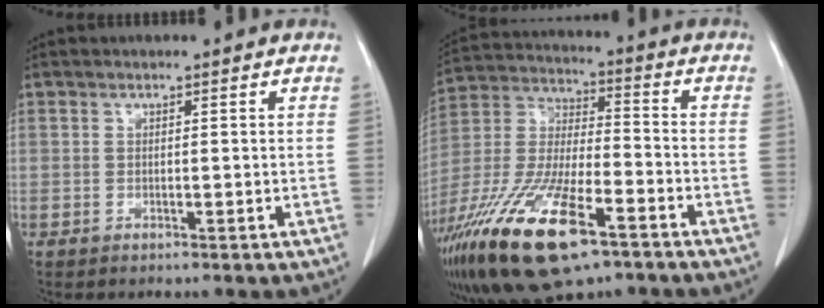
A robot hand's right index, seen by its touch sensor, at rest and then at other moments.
{"total": 21.2, "force": [-12.3, 6.0, 16.2], "torque": [-0.356, -0.039, -0.225]}